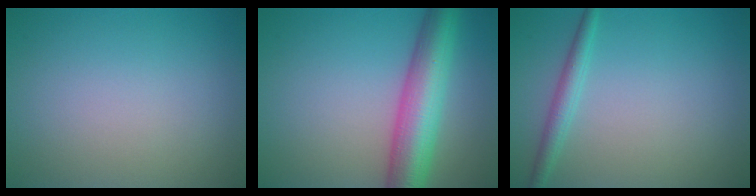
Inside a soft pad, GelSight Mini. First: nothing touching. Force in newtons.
{"total": 7.8, "press": 7.8, "slide": 0.2}
{"total": 1.9, "press": 1.9, "slide": 0.2}